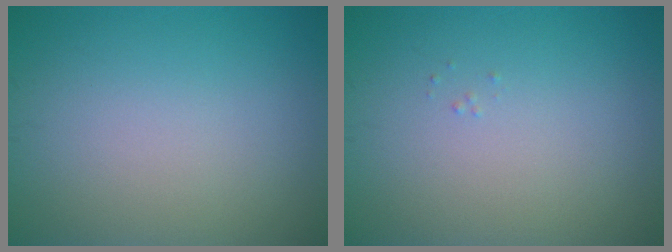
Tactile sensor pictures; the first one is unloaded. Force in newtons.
{"total": 0.0}